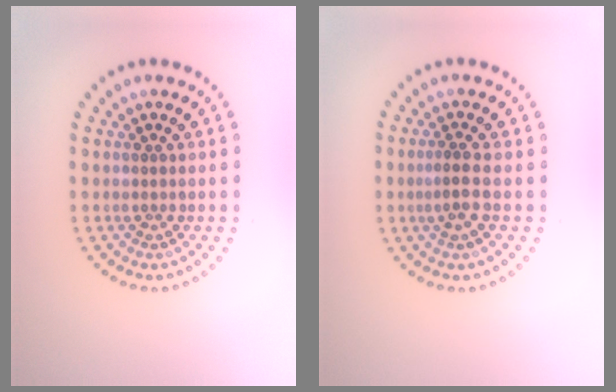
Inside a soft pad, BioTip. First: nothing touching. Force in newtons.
{"total": 1.8, "press": 1.6, "slide": 0.9}